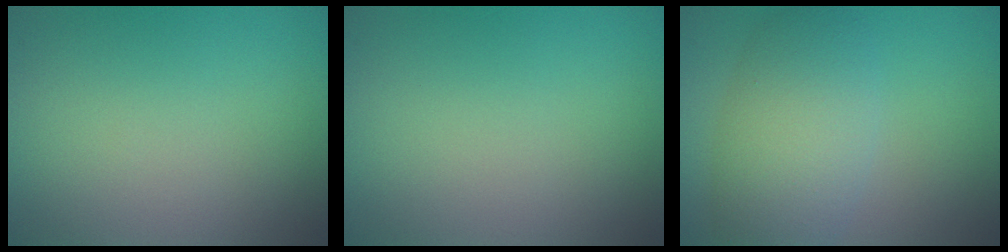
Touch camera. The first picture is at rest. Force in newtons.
{"total": 0.0}
{"total": 5.7, "press": 5.7, "slide": 0.3}